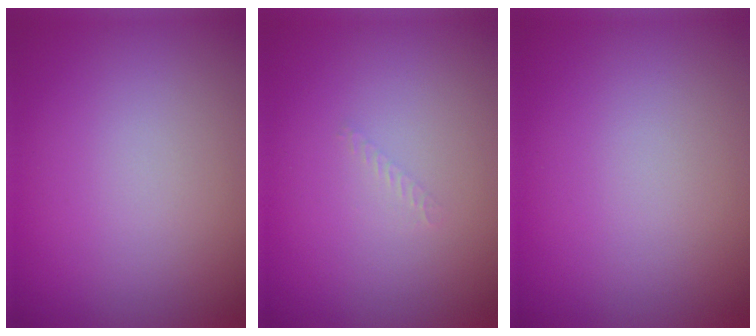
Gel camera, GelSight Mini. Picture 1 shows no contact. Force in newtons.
{"total": 0.6, "press": 0.6, "slide": 0.1}
{"total": 0.0}